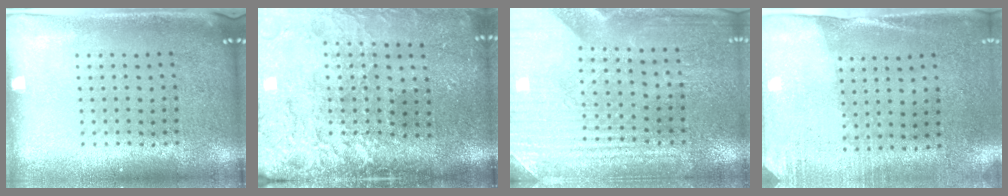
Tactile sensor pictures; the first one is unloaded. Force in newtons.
{"total": 4.6, "press": 3.8, "slide": 2.7}
{"total": 3.2, "press": 3.2, "slide": 0.3}
{"total": 2.7, "press": 2.4, "slide": 1.3}